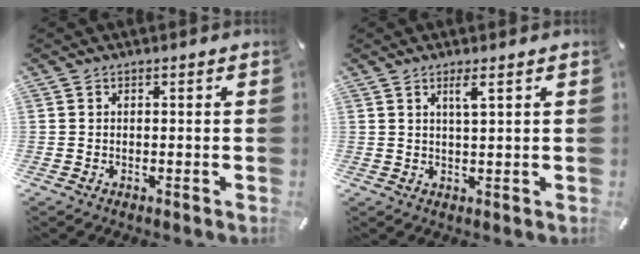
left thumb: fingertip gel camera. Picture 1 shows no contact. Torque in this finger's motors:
{"motor_torque": [0.65, 0.44, 0.30, -0.14, 0.15]}